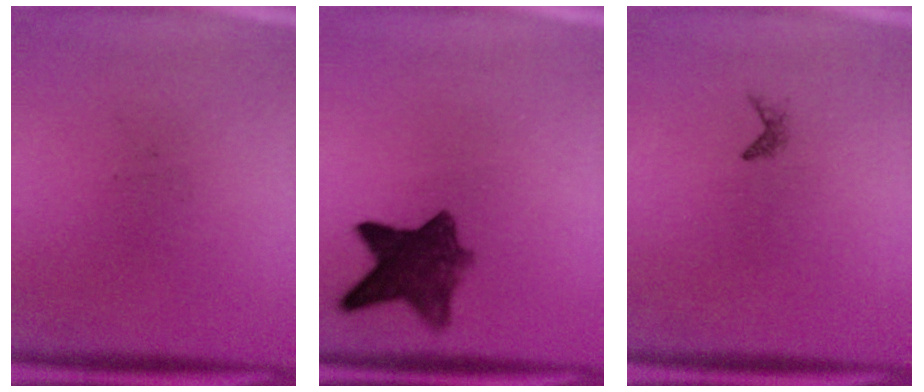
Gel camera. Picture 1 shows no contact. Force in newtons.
{"total": 8.2}
{"total": 0.6}